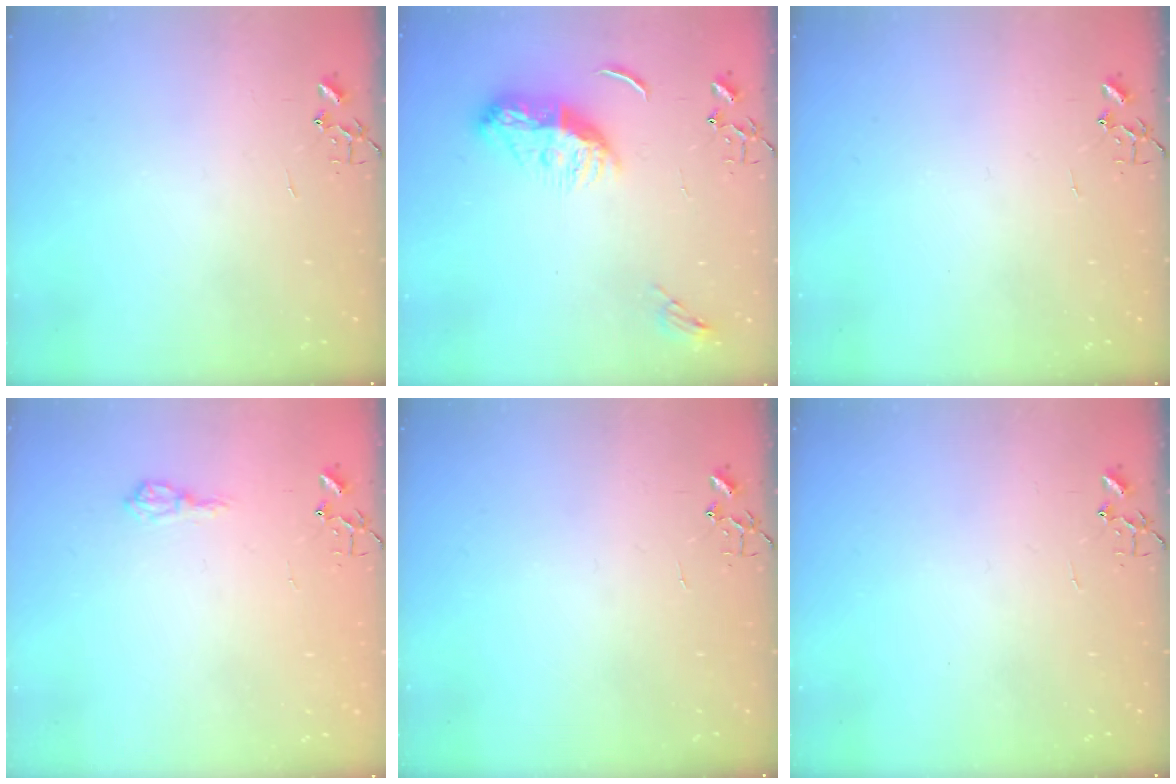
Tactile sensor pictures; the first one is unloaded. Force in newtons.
{"total": 12.0, "press": 11.9, "slide": 0.3}
{"total": 0.0}
{"total": 8.5, "press": 8.5, "slide": 0.8}
{"total": 0.0}
{"total": 0.0}